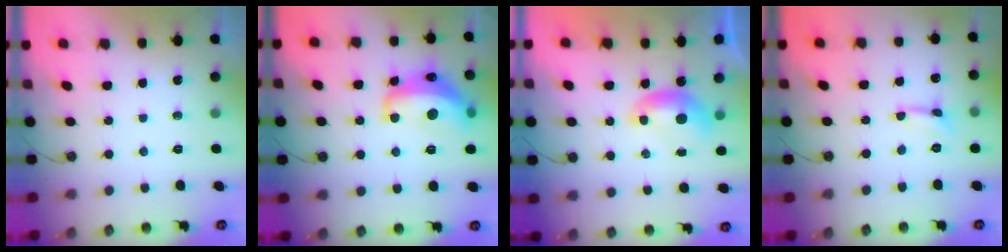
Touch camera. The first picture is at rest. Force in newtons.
{"total": 11.8, "press": 11.8, "slide": 0.7}
{"total": 0.0}
{"total": 0.0}